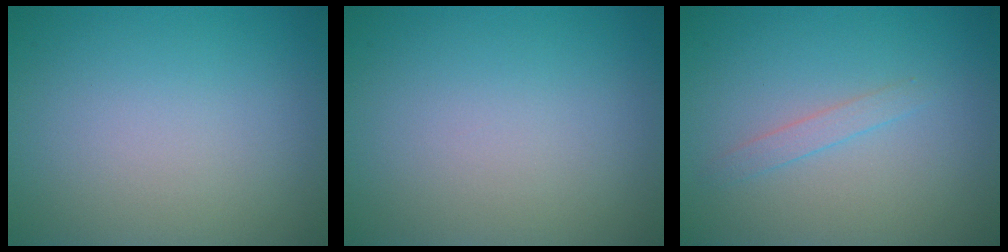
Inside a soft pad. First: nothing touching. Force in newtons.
{"total": 0.0}
{"total": 1.1, "press": 1.1, "slide": 0.1}